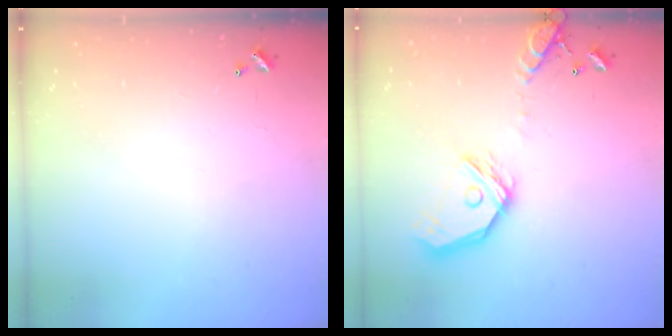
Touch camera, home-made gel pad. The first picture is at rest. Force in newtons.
{"total": 17.0, "press": 16.8, "slide": 2.7}